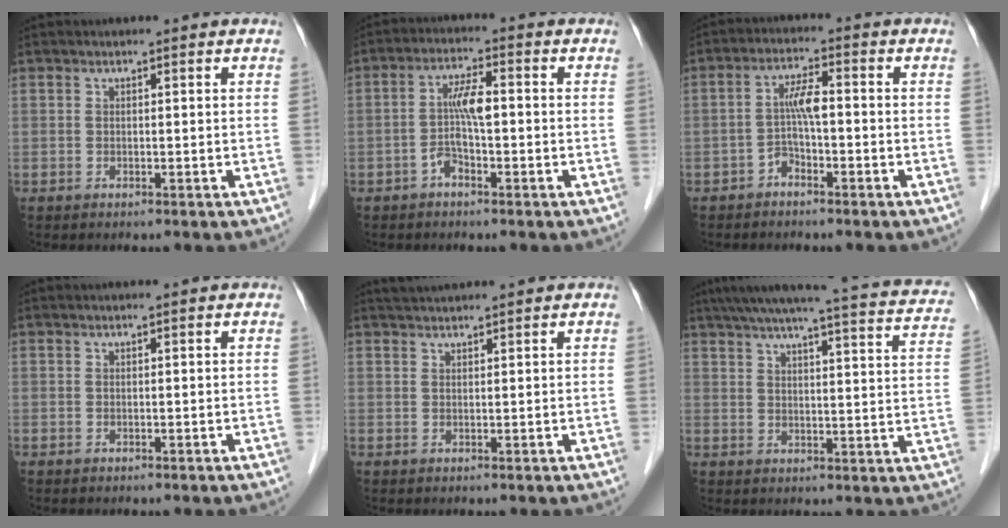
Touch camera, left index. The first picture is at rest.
{"total": 4.7, "force": [-1.0, 1.3, 4.4], "torque": [-0.089, 0.014, -0.021]}
{"total": 3.7, "force": [-1.2, 1.2, 3.3], "torque": [-0.064, 0.013, -0.023]}
{"total": 0.0}
{"total": 2.5, "force": [2.4, -0.1, 0.7], "torque": [-0.013, 0.023, 0.046]}
{"total": 24.6, "force": [20.9, 2.7, 12.7], "torque": [-0.183, 0.003, 0.245]}